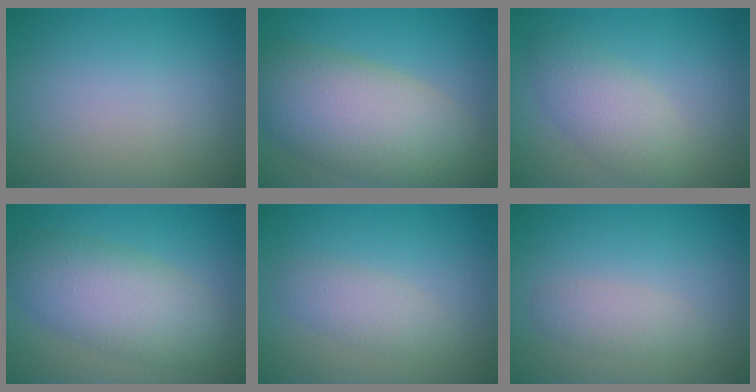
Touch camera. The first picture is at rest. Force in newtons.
{"total": 10.0, "press": 10.0, "slide": 0.6}
{"total": 3.5, "press": 3.5, "slide": 0.1}
{"total": 6.5, "press": 6.5, "slide": 0.1}
{"total": 2.1, "press": 2.1, "slide": 0.1}
{"total": 1.7, "press": 1.7, "slide": 0.1}